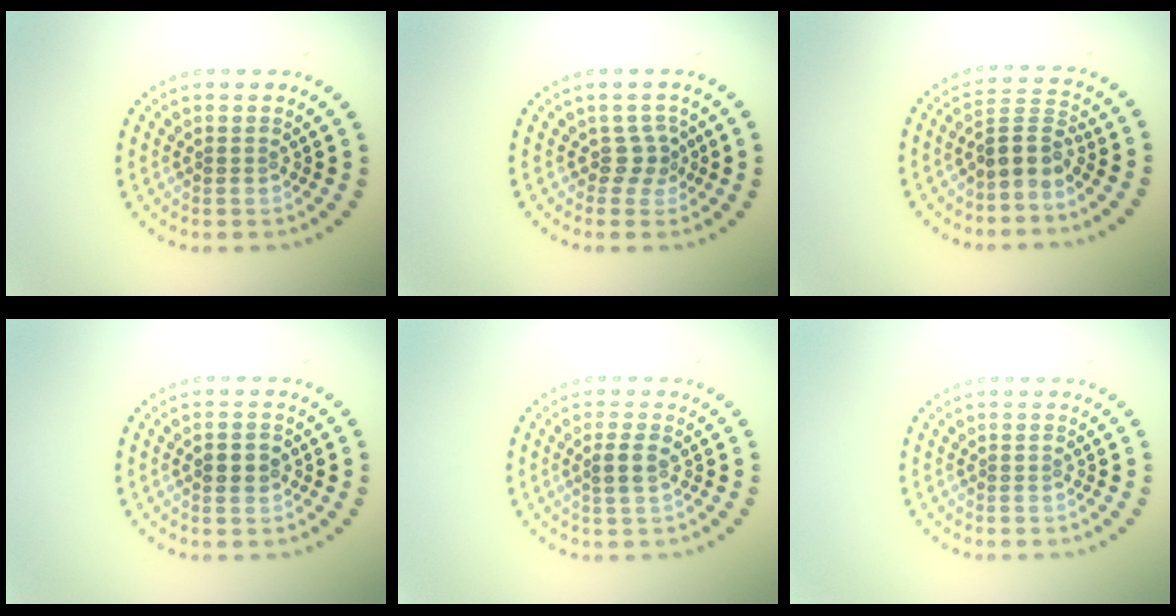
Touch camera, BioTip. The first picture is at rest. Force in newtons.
{"total": 1.9, "press": 1.1, "slide": 1.5}
{"total": 2.8, "press": 2.1, "slide": 1.8}
{"total": 2.3, "press": 2.2, "slide": 0.2}
{"total": 1.5, "press": 1.4, "slide": 0.6}
{"total": 0.0}